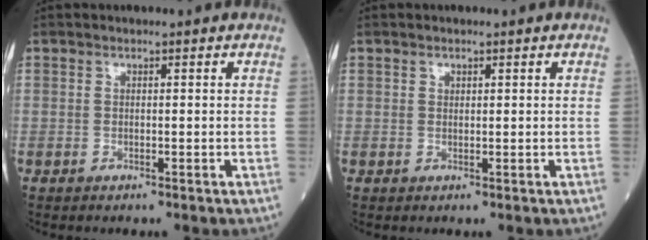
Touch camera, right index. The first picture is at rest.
{"total": 0.5, "force": [0.3, 0.4, 0.2], "torque": [-0.002, -0.002, 0.004]}